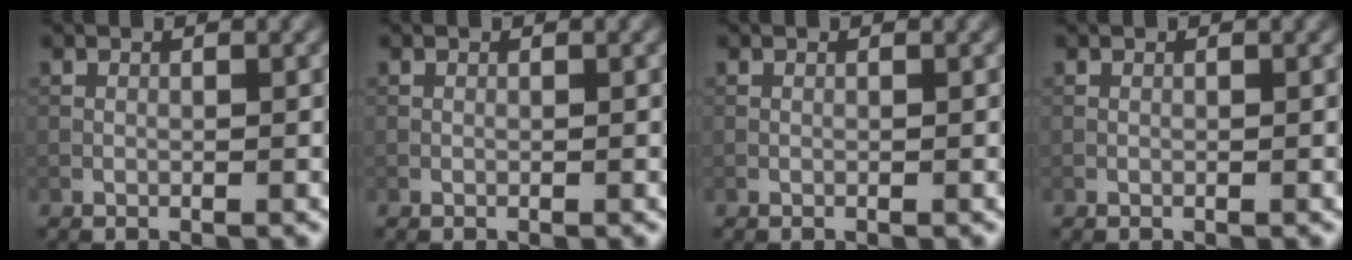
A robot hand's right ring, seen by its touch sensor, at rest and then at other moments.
{"total": 0.0}
{"total": 0.0}
{"total": 0.0}